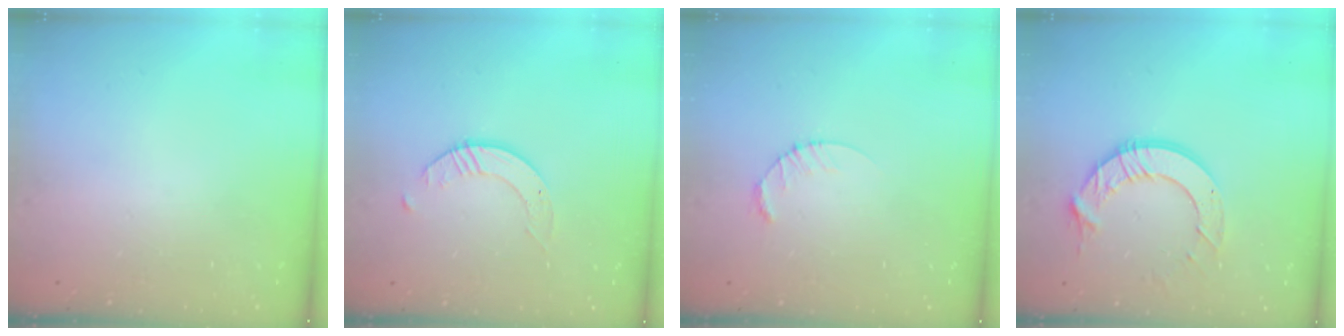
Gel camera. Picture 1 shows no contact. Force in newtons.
{"total": 2.6, "press": 2.6, "slide": 0.3}
{"total": 2.6, "press": 2.6, "slide": 0.4}
{"total": 11.2, "press": 11.1, "slide": 1.3}